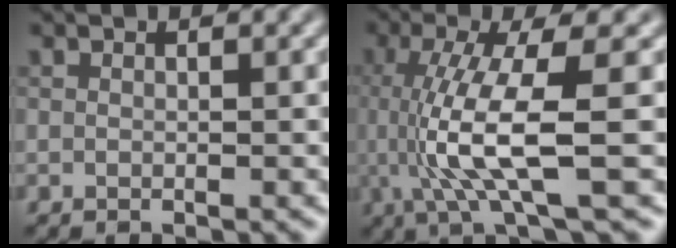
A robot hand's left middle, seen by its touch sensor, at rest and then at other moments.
{"total": 7.6, "force": [-0.9, 1.6, 7.4], "torque": [-0.152, -0.009, -0.010]}